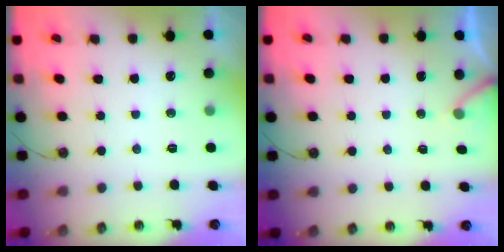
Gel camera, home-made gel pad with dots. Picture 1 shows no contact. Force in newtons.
{"total": 3.0, "press": 3.0, "slide": 0.1}